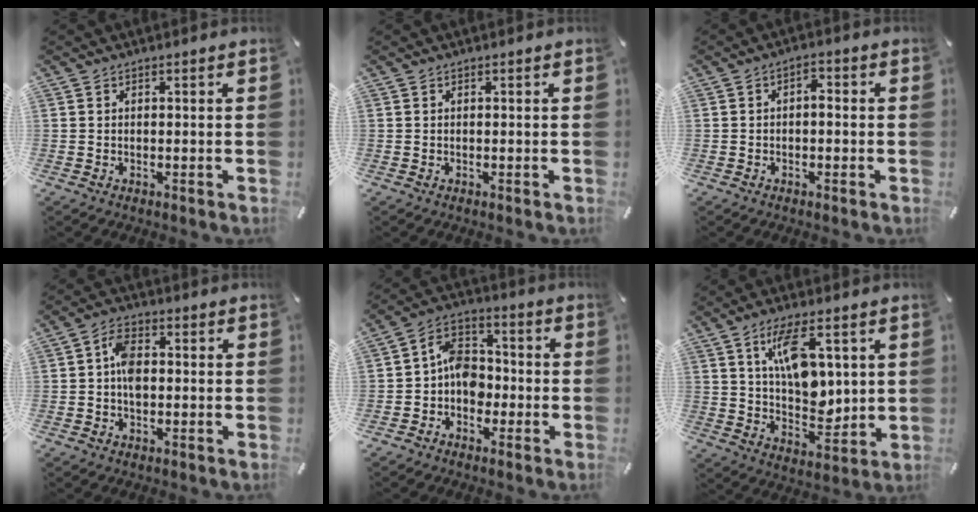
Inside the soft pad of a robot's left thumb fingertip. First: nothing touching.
{"total": 0.0}
{"total": 2.4, "force": [-0.5, 1.4, 1.9], "torque": [-0.039, 0.009, -0.012]}
{"total": 5.5, "force": [-0.2, 3.4, 4.3], "torque": [-0.078, 0.004, -0.005]}
{"total": 8.2, "force": [-1.9, 6.8, 4.2], "torque": [-0.085, 0.018, -0.034]}
{"total": 12.1, "force": [5.0, 6.4, 8.9], "torque": [-0.142, -0.018, 0.085]}